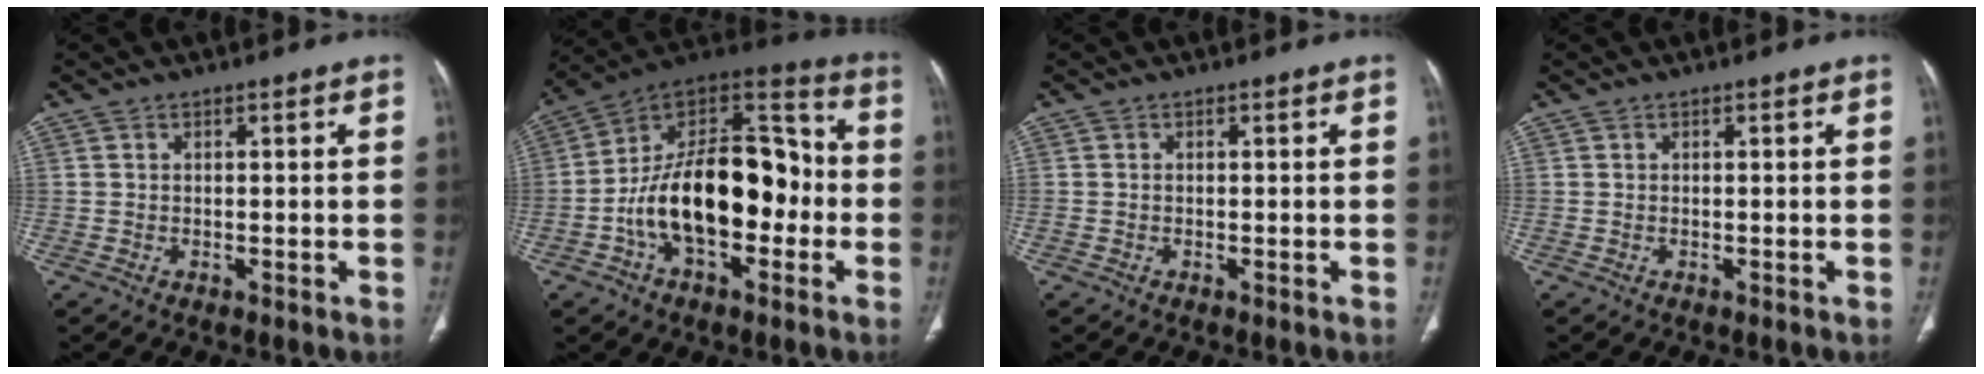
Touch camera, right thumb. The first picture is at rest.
{"total": 23.5, "force": [-3.9, 13.0, 19.2], "torque": [-0.294, 0.055, -0.066]}
{"total": 0.0}
{"total": 0.0}